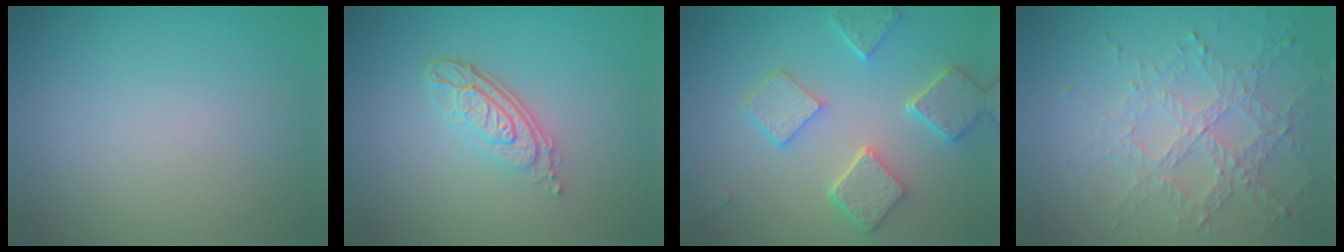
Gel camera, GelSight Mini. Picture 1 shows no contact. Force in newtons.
{"total": 4.2, "press": 3.0, "slide": 2.8}
{"total": 5.7, "press": 4.5, "slide": 3.5}
{"total": 4.6, "press": 3.2, "slide": 3.4}